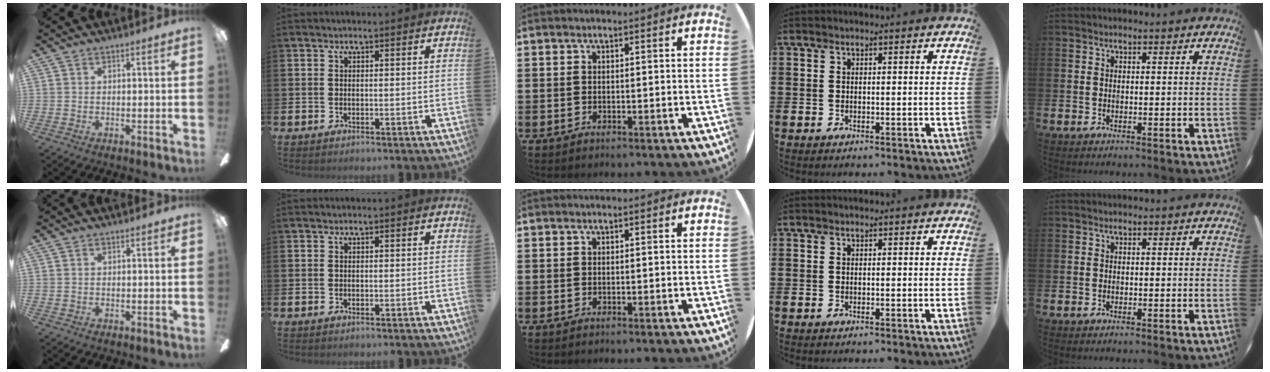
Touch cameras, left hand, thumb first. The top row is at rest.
{}